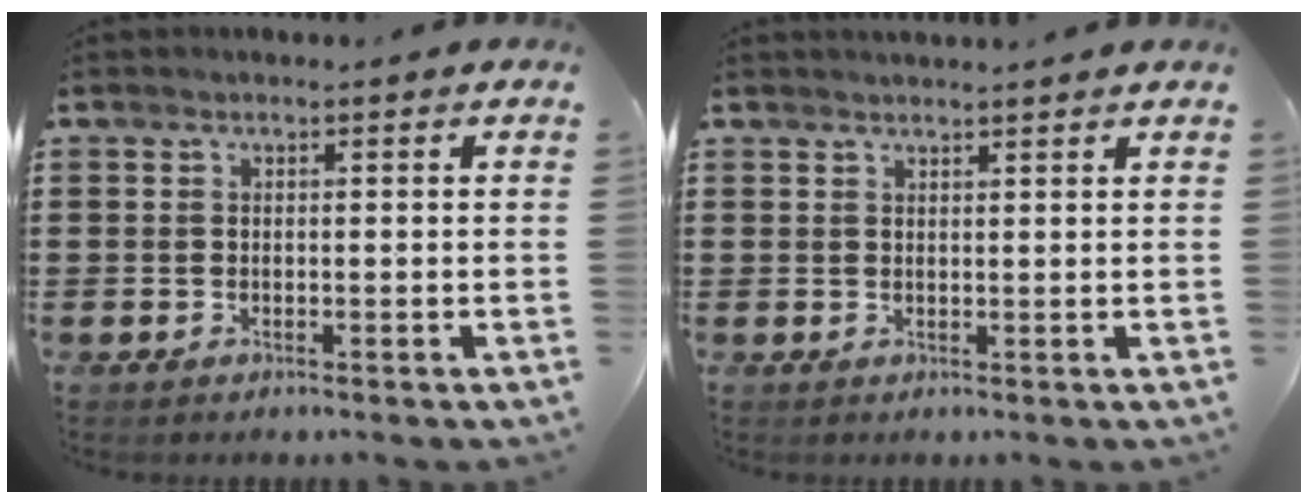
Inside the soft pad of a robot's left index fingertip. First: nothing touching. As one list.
[{"total": 1.3, "force": [1.3, -0.2, 0.2], "torque": [-0.005, -0.001, 0.026]}]